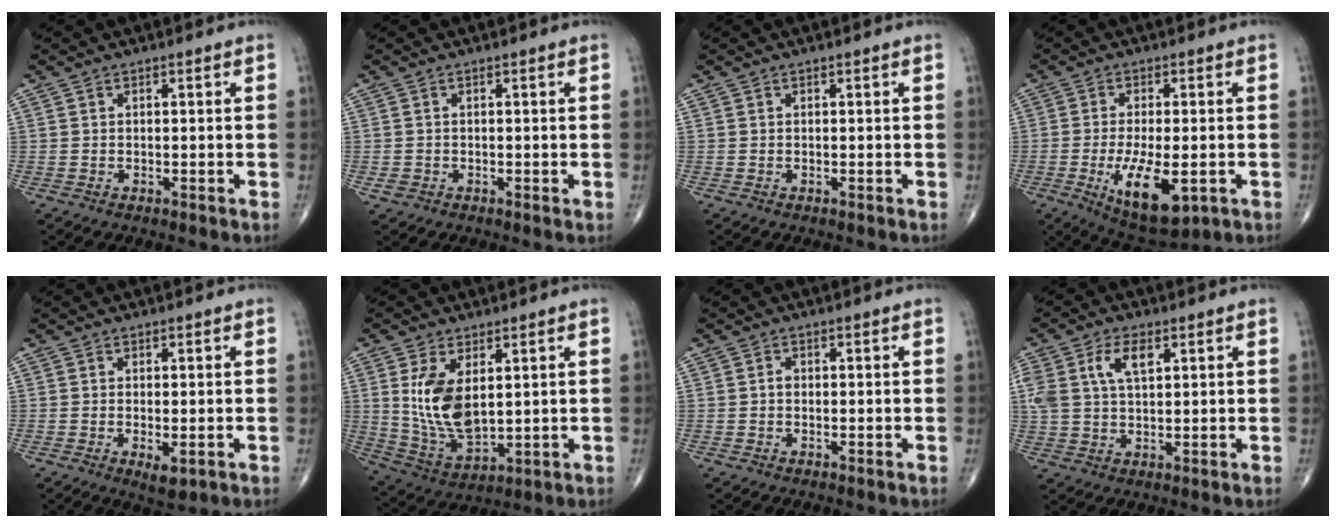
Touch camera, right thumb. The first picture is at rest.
{"total": 1.3, "force": [-0.4, 1.1, 0.7], "torque": [-0.013, -0.001, -0.008]}
{"total": 0.0}
{"total": 12.1, "force": [-3.6, 5.0, 10.5], "torque": [-0.172, -0.013, -0.047]}
{"total": 3.5, "force": [-1.1, 1.4, 3.0], "torque": [-0.049, -0.010, -0.014]}
{"total": 12.1, "force": [2.6, 6.5, 9.8], "torque": [-0.179, -0.022, 0.068]}
{"total": 1.1, "force": [-0.1, 0.8, 0.7], "torque": [-0.006, 0.003, -0.006]}
{"total": 8.8, "force": [3.2, 4.8, 6.7], "torque": [-0.141, 0.003, 0.063]}